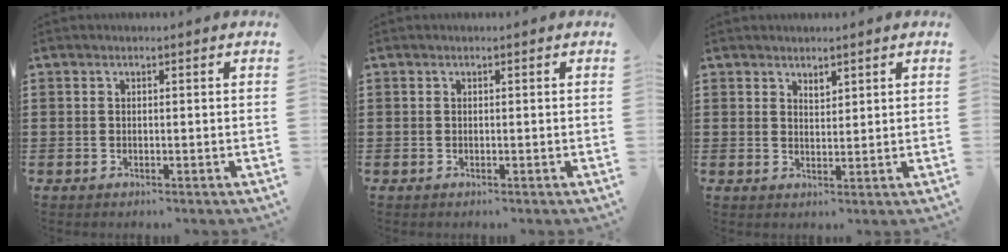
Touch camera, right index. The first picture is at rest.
{"total": 0.0}
{"total": 1.8, "force": [1.6, 0.7, 0.3], "torque": [-0.008, 0.002, 0.031]}